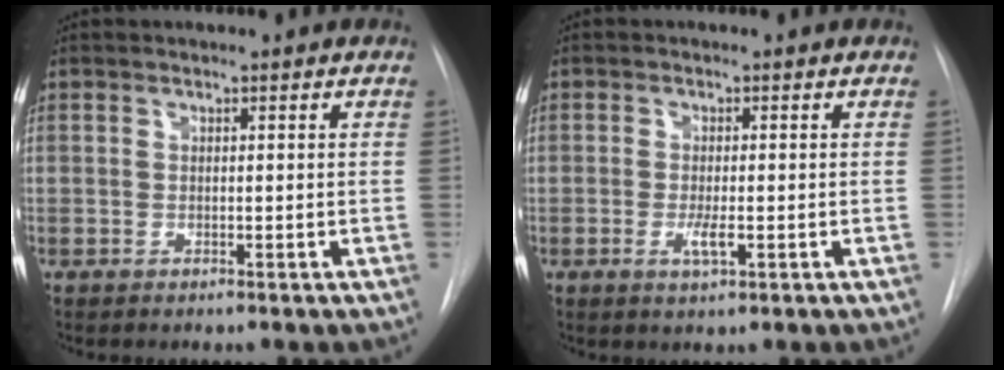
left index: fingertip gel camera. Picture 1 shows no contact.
{"total": 2.4, "force": [-0.7, 0.5, 2.3], "torque": [-0.043, -0.004, -0.009]}